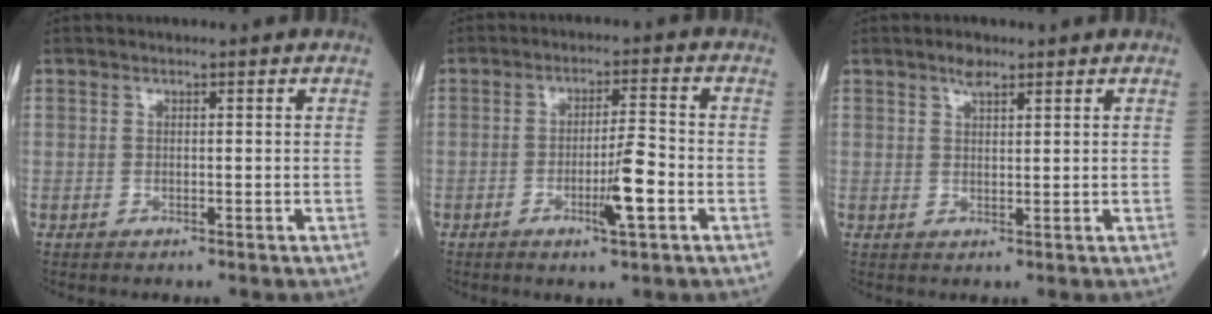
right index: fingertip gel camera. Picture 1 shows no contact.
{"total": 6.3, "force": [-2.2, 0.2, 5.8], "torque": [-0.101, -0.005, -0.038]}
{"total": 2.0, "force": [1.5, 0.6, 1.2], "torque": [-0.023, 0.005, 0.025]}